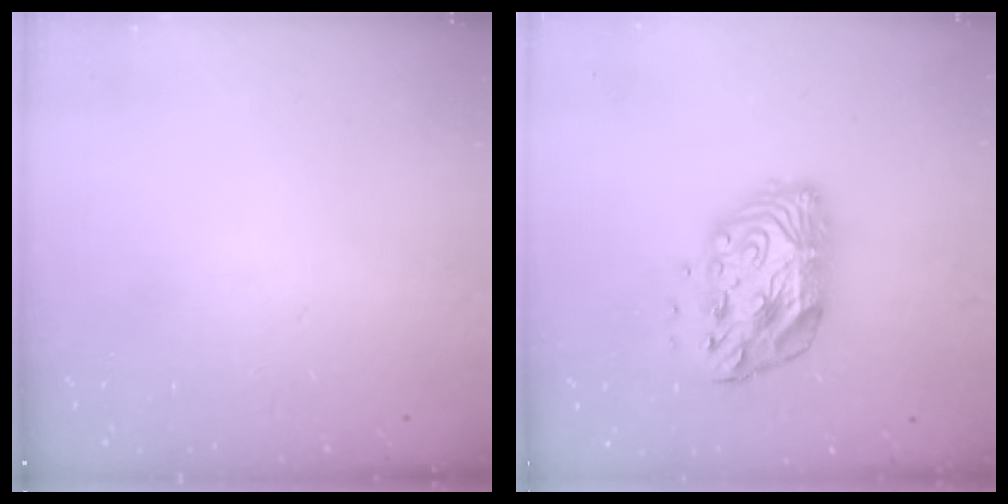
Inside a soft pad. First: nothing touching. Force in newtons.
{"total": 12.5, "press": 12.5, "slide": 0.9}